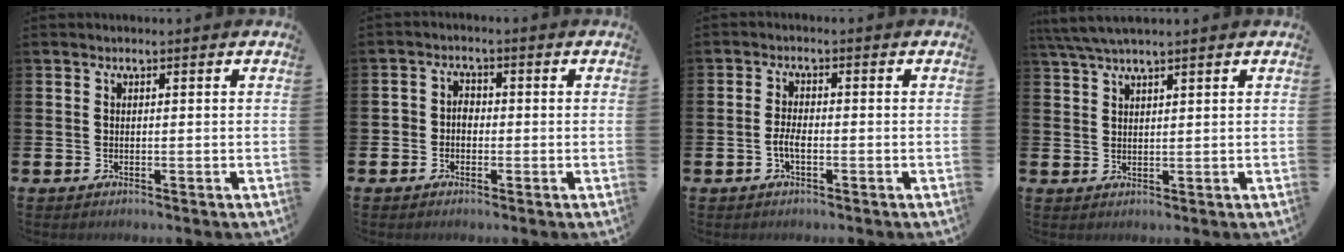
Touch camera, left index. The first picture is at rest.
{"total": 2.3, "force": [-1.1, 1.9, 0.9], "torque": [-0.012, 0.005, -0.027]}
{"total": 2.3, "force": [-0.8, 0.9, 2.0], "torque": [-0.030, 0.001, -0.018]}
{"total": 3.7, "force": [3.2, 0.4, 1.9], "torque": [-0.049, -0.003, 0.061]}